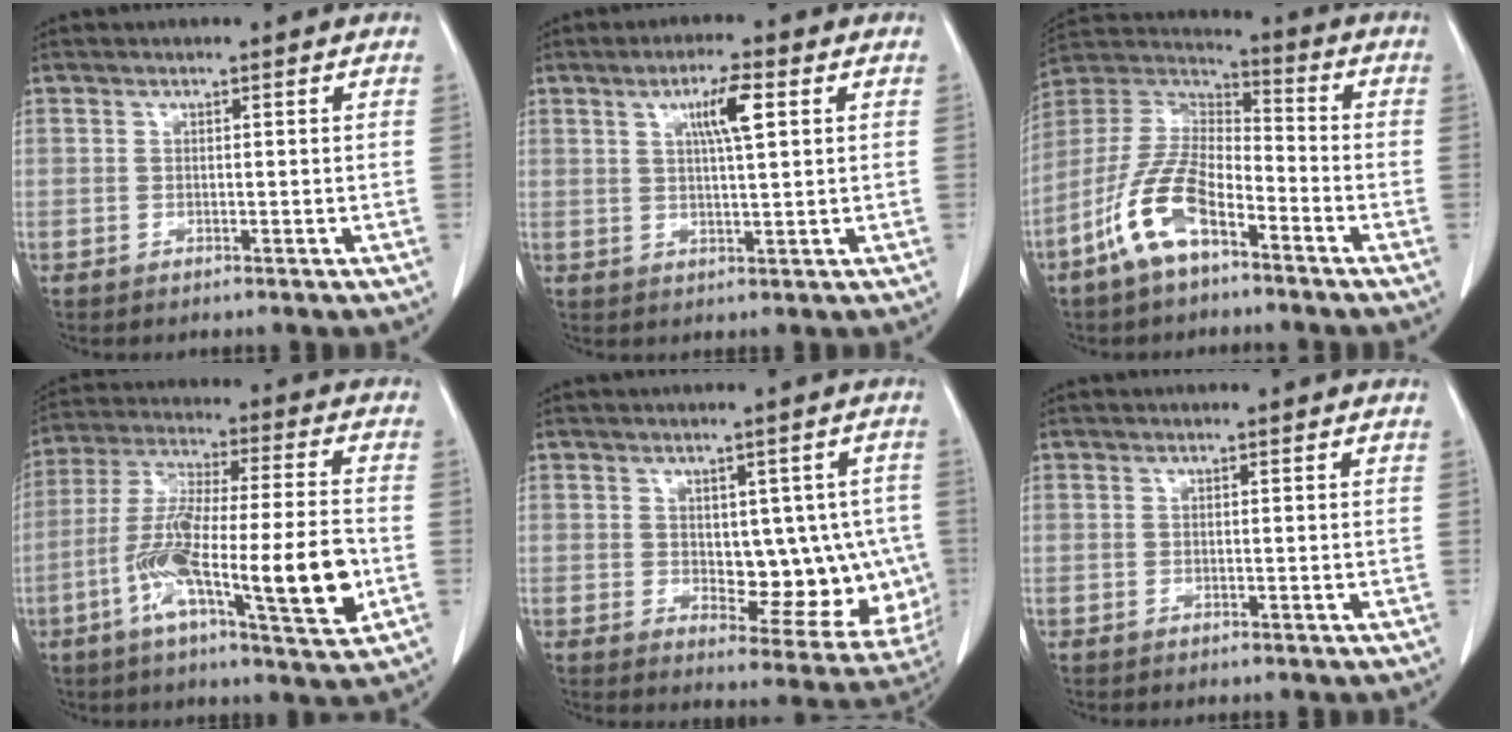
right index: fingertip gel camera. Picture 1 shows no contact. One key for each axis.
{"total": 5.5, "fx": 2.0, "fy": 0.4, "fz": 5.1, "tx": -0.089, "ty": 0.003, "tz": 0.034}
{"total": 12.2, "fx": -6.7, "fy": 4.5, "fz": 9.1, "tx": -0.202, "ty": 0.006, "tz": -0.131}
{"total": 18.4, "fx": -5.5, "fy": 2.3, "fz": 17.4, "tx": -0.306, "ty": -0.003, "tz": -0.090}
{"total": 11.5, "fx": -0.1, "fy": 6.0, "fz": 9.8, "tx": -0.100, "ty": 0.008, "tz": 0.017}
{"total": 0.0}